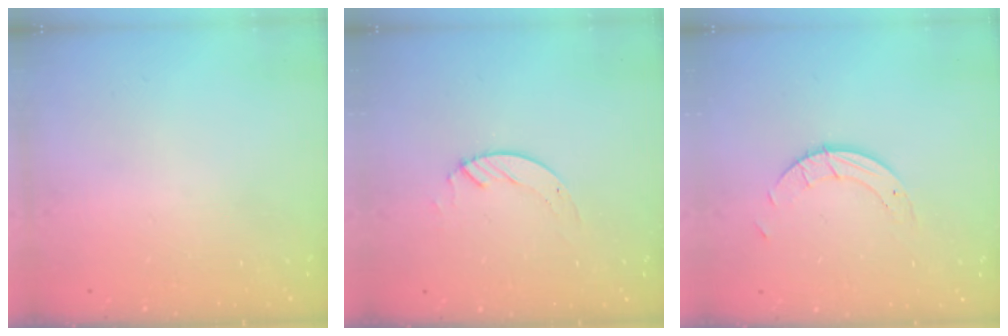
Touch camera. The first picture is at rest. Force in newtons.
{"total": 3.1, "press": 3.1, "slide": 0.3}
{"total": 4.3, "press": 4.3, "slide": 0.3}